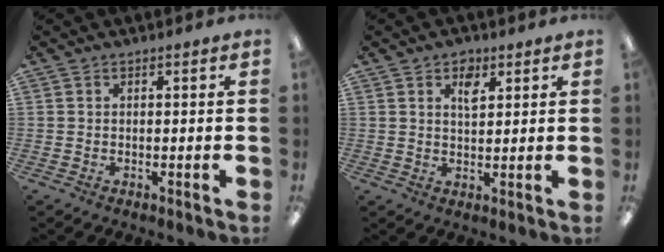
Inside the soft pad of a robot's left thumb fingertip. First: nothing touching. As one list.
[{"total": 4.5, "force": [2.6, 2.3, 2.8], "torque": [-0.030, -0.008, 0.040]}]